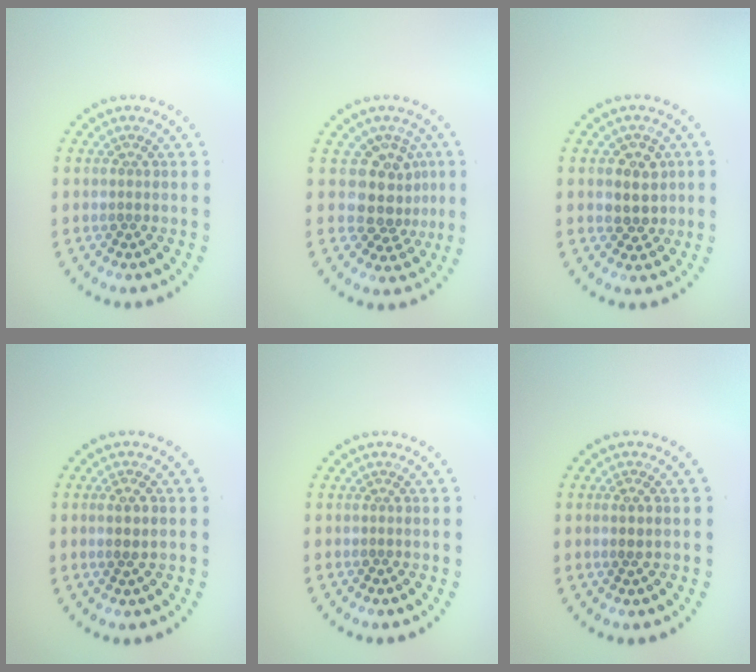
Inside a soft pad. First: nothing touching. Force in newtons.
{"total": 3.8, "press": 3.0, "slide": 2.2}
{"total": 2.9, "press": 2.7, "slide": 0.9}
{"total": 1.1, "press": 1.0, "slide": 0.5}
{"total": 0.0}
{"total": 0.7, "press": 0.5, "slide": 0.4}